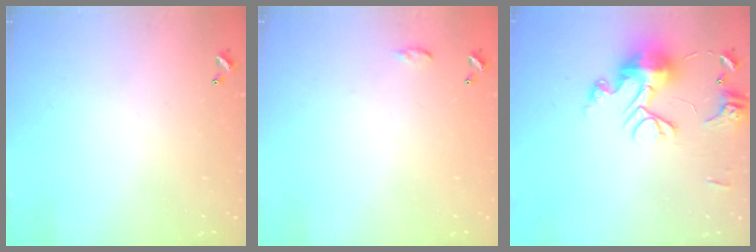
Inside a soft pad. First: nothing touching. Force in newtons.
{"total": 4.7, "press": 4.7, "slide": 0.6}
{"total": 13.5, "press": 13.5, "slide": 1.0}